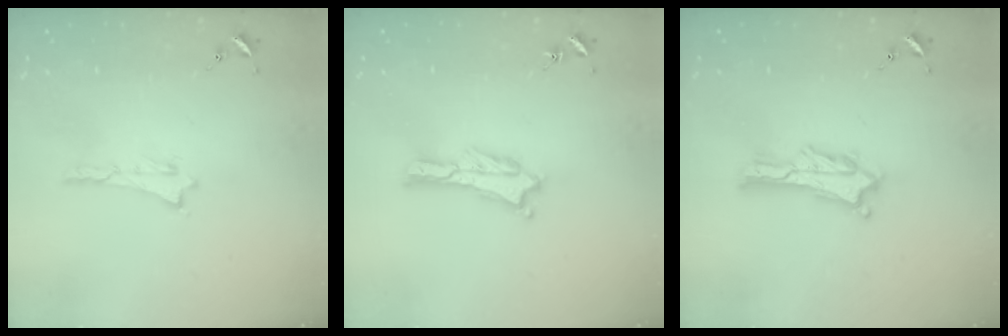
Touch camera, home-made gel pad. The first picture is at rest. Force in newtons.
{"total": 0.7, "press": 0.7, "slide": 0.2}
{"total": 2.7, "press": 2.7, "slide": 0.3}